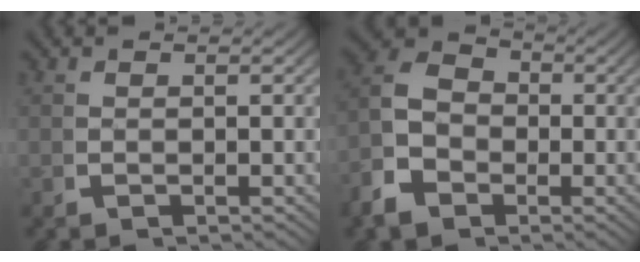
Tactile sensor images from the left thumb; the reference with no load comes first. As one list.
[{"total": 8.3, "force": [-0.5, 7.0, 4.5], "torque": [-0.077, -0.004, -0.021]}]